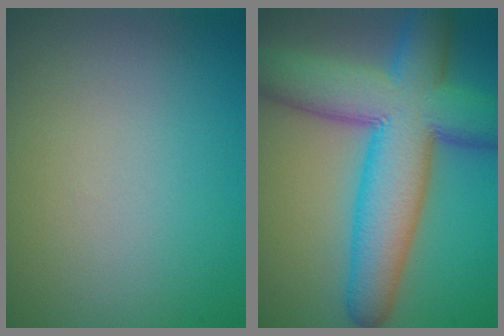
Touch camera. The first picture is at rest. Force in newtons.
{"total": 11.6, "press": 11.6, "slide": 0.3}